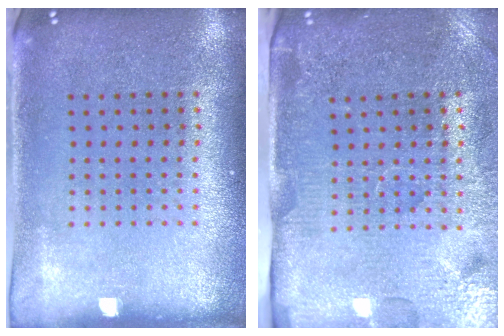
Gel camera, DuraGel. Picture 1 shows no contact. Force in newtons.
{"total": 4.4, "press": 3.9, "slide": 2.2}